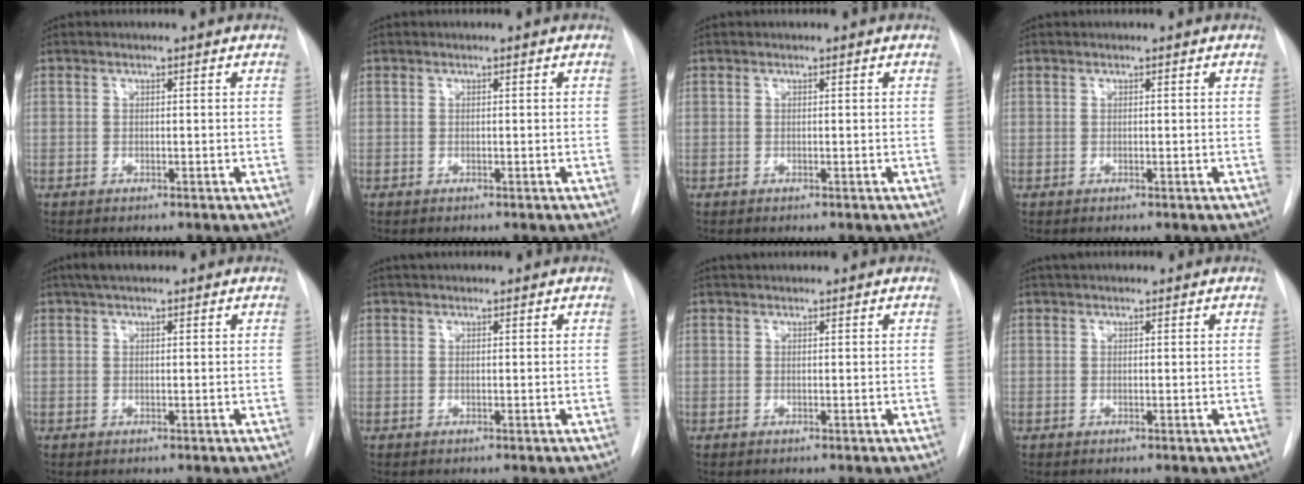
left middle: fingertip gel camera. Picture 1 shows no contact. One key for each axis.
{"total": 0.0}
{"total": 0.0}
{"total": 0.0}
{"total": 3.2, "fx": 2.4, "fy": 1.0, "fz": 1.8, "tx": -0.032, "ty": 0.020, "tz": 0.040}
{"total": 3.1, "fx": 2.8, "fy": 0.8, "fz": 1.1, "tx": -0.013, "ty": 0.032, "tz": 0.040}
{"total": 2.4, "fx": 2.2, "fy": 0.4, "fz": 0.7, "tx": -0.007, "ty": 0.028, "tz": 0.034}
{"total": 3.1, "fx": 2.7, "fy": 0.9, "fz": 1.2, "tx": -0.014, "ty": 0.032, "tz": 0.041}